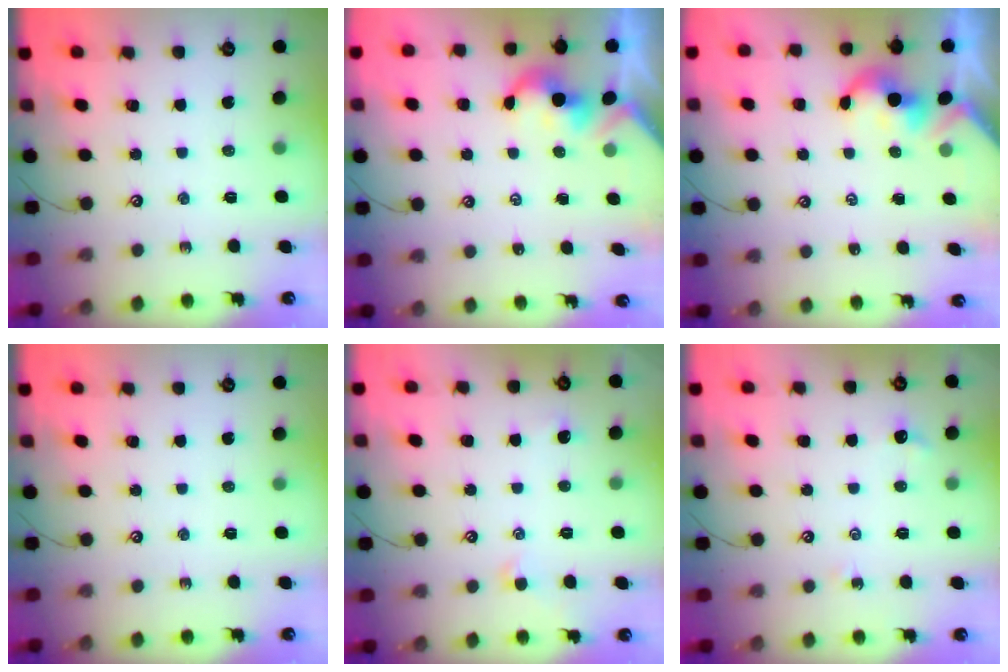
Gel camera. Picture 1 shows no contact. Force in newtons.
{"total": 2.1, "press": 2.1, "slide": 0.3}
{"total": 2.0, "press": 2.0, "slide": 0.2}
{"total": 0.0}
{"total": 0.9, "press": 0.7, "slide": 0.6}
{"total": 2.4, "press": 2.3, "slide": 0.6}